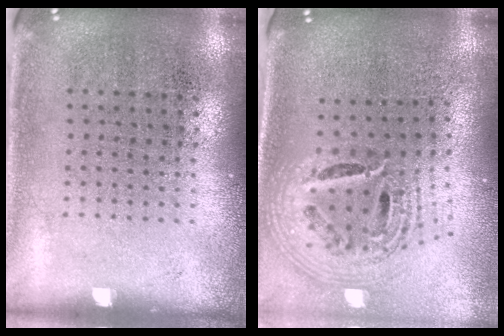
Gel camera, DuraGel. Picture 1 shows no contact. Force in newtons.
{"total": 2.2, "press": 1.6, "slide": 1.5}